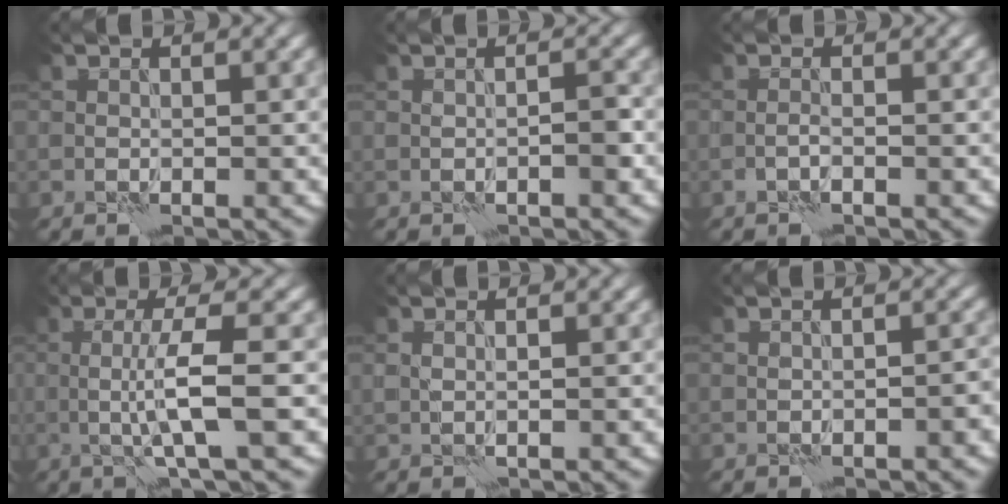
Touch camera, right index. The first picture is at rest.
{"total": 1.1, "force": [-0.6, 0.1, 0.9], "torque": [-0.012, 0.007, -0.011]}
{"total": 1.0, "force": [-0.7, 0.0, 0.7], "torque": [-0.013, 0.004, -0.016]}
{"total": 4.7, "force": [-0.5, 0.6, 4.7], "torque": [-0.083, 0.001, -0.013]}
{"total": 0.5, "force": [0.2, 0.1, 0.5], "torque": [-0.011, 0.000, 0.003]}
{"total": 1.0, "force": [-0.7, 0.2, 0.7], "torque": [-0.011, 0.006, -0.010]}